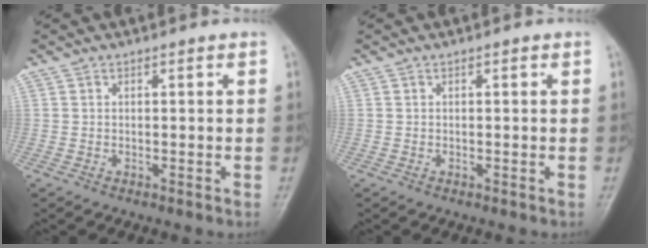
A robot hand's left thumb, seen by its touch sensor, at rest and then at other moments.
{"total": 0.0}